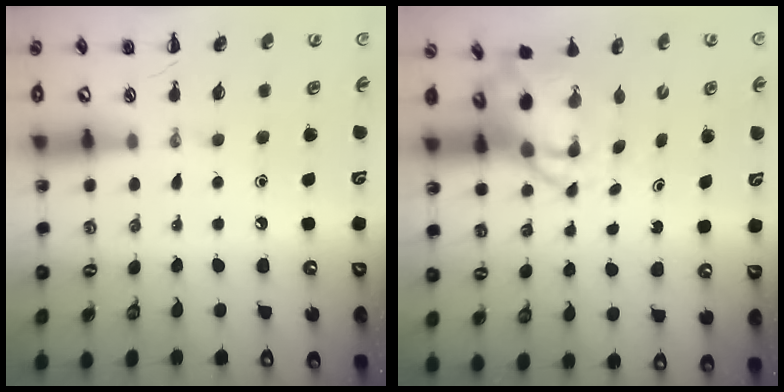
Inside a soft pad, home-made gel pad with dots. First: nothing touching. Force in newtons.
{"total": 5.4, "press": 5.1, "slide": 1.7}